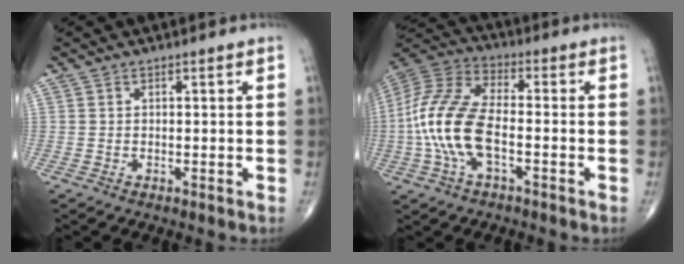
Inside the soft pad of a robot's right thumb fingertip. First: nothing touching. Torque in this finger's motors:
{"motor_torque": [2.69, 2.32, 1.85, 0.05, 0.54]}